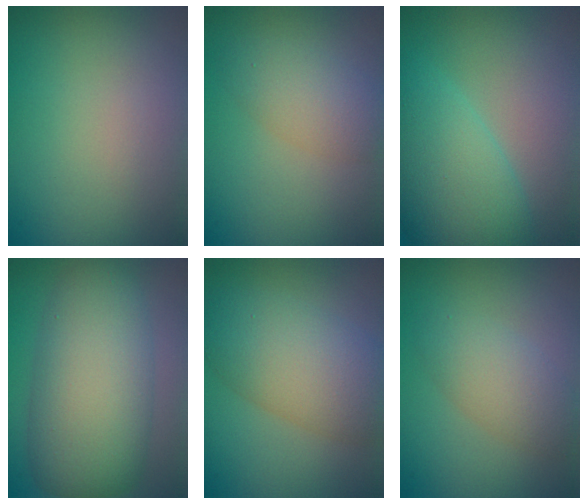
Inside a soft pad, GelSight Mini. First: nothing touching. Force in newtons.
{"total": 2.3, "press": 2.3, "slide": 0.2}
{"total": 7.7, "press": 7.7, "slide": 0.3}
{"total": 9.6, "press": 9.6, "slide": 0.1}
{"total": 7.2, "press": 7.2, "slide": 0.2}
{"total": 3.4, "press": 3.4, "slide": 0.0}